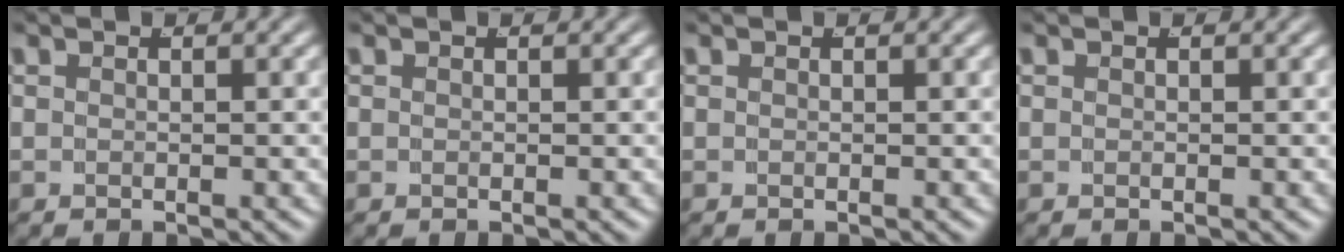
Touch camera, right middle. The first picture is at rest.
{"total": 0.0}
{"total": 0.0}
{"total": 0.0}